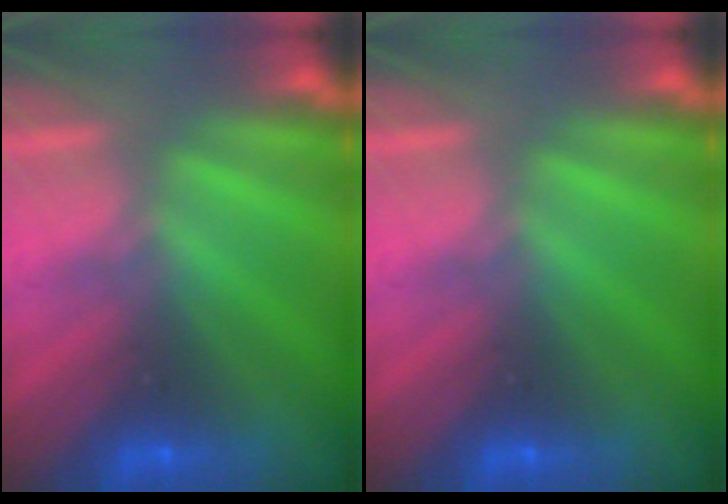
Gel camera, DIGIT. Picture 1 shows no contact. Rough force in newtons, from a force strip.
{"total": 0.0}